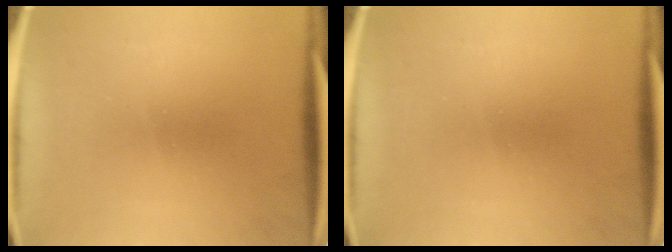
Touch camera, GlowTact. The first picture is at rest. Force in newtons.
{"total": 0.0}